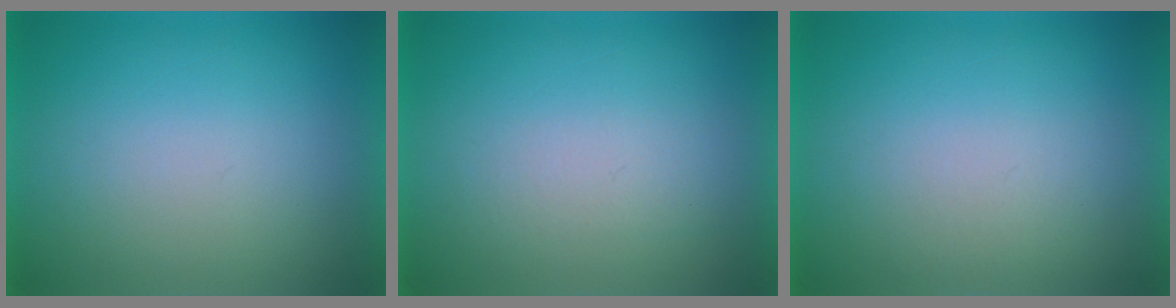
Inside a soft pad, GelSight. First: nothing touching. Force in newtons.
{"total": 1.4}
{"total": 1.1}